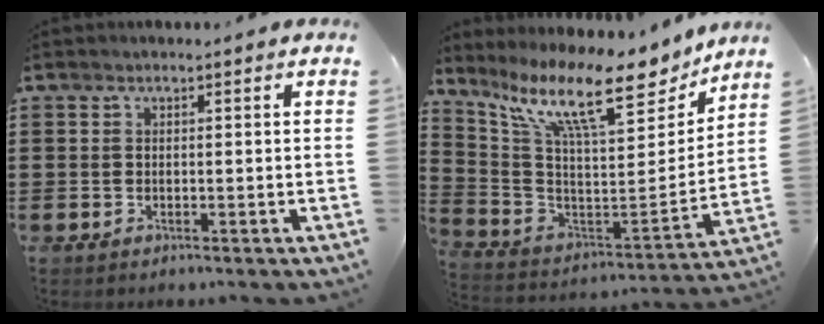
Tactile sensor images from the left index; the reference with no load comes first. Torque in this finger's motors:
{"motor_torque": [0.59, -1.19, 1.05, 0.21]}